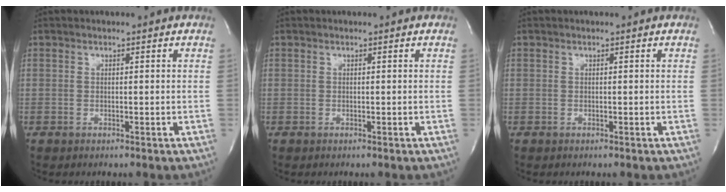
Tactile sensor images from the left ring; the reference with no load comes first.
{"total": 0.0}
{"total": 0.0}